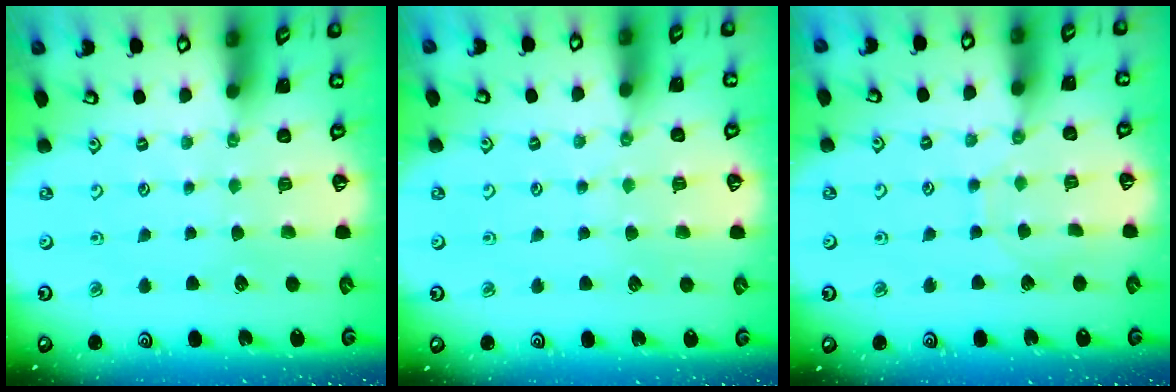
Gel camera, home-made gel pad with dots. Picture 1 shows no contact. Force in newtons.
{"total": 2.7, "press": 2.7, "slide": 0.5}
{"total": 5.6, "press": 5.5, "slide": 0.6}